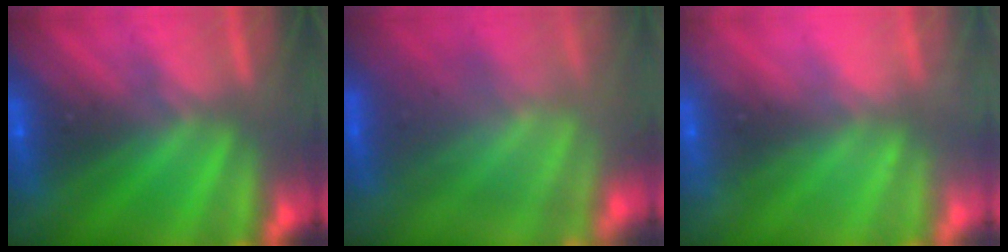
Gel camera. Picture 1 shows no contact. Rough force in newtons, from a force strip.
{"total": 4.1}
{"total": 2.2}